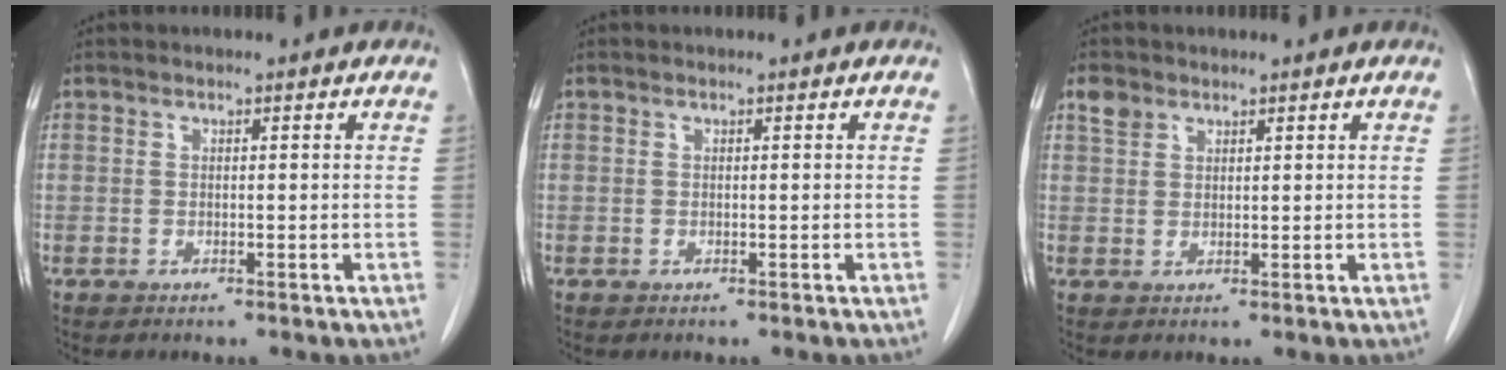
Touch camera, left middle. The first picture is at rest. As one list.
[{"total": 0.0}, {"total": 2.4, "force": [1.7, 1.5, 0.7], "torque": [-0.017, 0.010, 0.034]}]